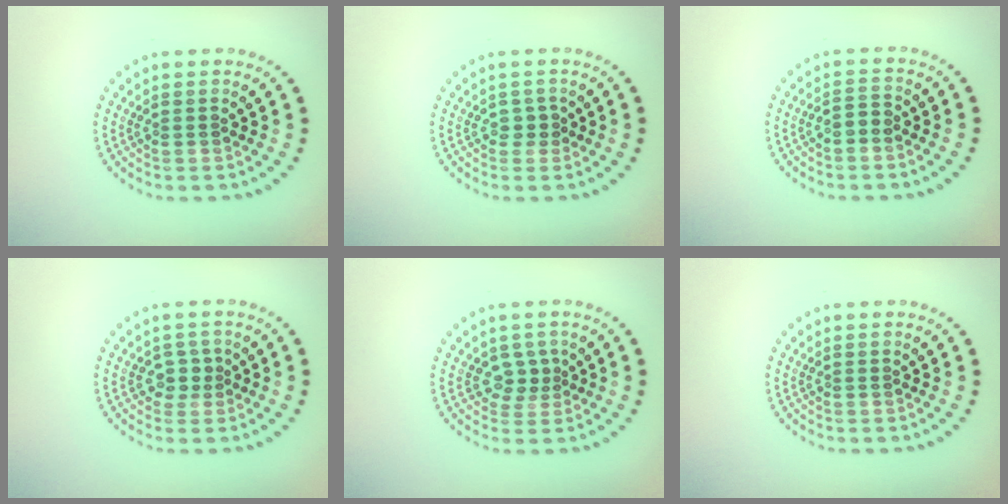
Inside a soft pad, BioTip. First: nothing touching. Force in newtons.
{"total": 1.2, "press": 1.0, "slide": 0.6}
{"total": 1.4, "press": 1.1, "slide": 0.9}
{"total": 1.5, "press": 1.2, "slide": 1.0}
{"total": 1.9, "press": 1.4, "slide": 1.2}
{"total": 0.0}